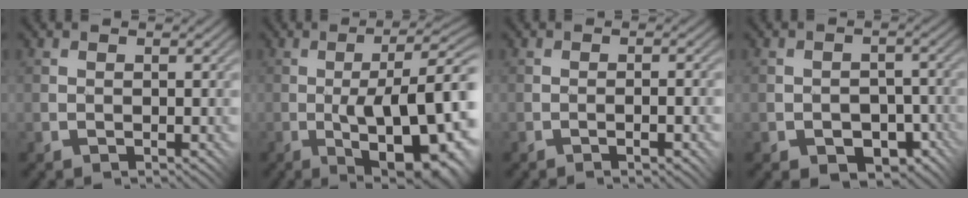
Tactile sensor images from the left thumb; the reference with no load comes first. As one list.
[{"total": 14.5, "force": [-2.6, 4.8, 13.4], "torque": [-0.172, 0.013, -0.031]}, {"total": 3.2, "force": [-1.8, 0.7, 2.5], "torque": [-0.031, 0.011, -0.017]}, {"total": 6.5, "force": [-4.0, 4.1, 3.2], "torque": [-0.044, -0.001, -0.056]}]